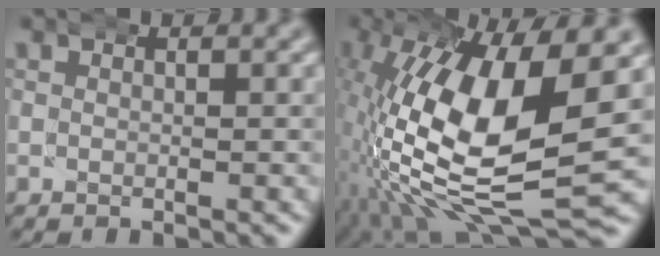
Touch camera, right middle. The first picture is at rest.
{"total": 17.4, "force": [-0.6, 8.0, 15.4], "torque": [-0.292, -0.029, 0.015]}